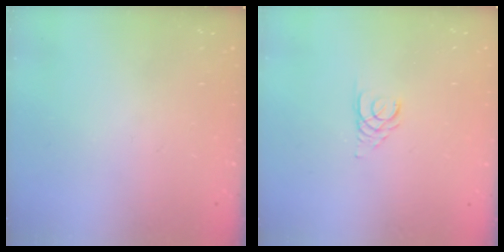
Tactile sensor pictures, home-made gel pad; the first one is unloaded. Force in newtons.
{"total": 2.6, "press": 2.6, "slide": 0.2}